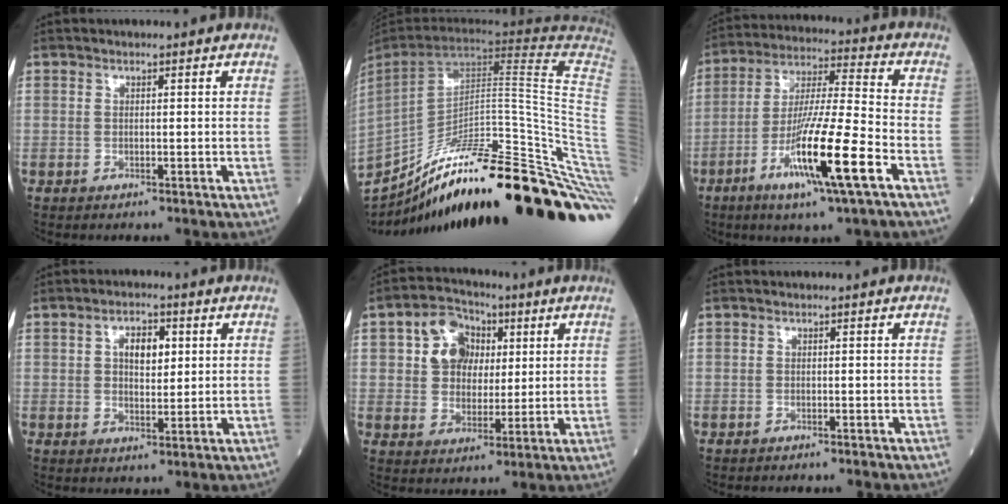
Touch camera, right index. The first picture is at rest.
{"total": 40.2, "force": [-26.7, 2.0, 30.0], "torque": [-0.344, -0.037, -0.388]}
{"total": 15.1, "force": [-6.6, -0.1, 13.5], "torque": [-0.260, -0.021, -0.120]}
{"total": 4.8, "force": [1.3, 2.4, 3.9], "torque": [-0.063, 0.007, 0.022]}
{"total": 8.5, "force": [2.8, 6.6, 4.5], "torque": [-0.087, 0.027, 0.051]}
{"total": 1.5, "force": [-1.4, 0.1, 0.5], "torque": [-0.010, -0.001, -0.017]}